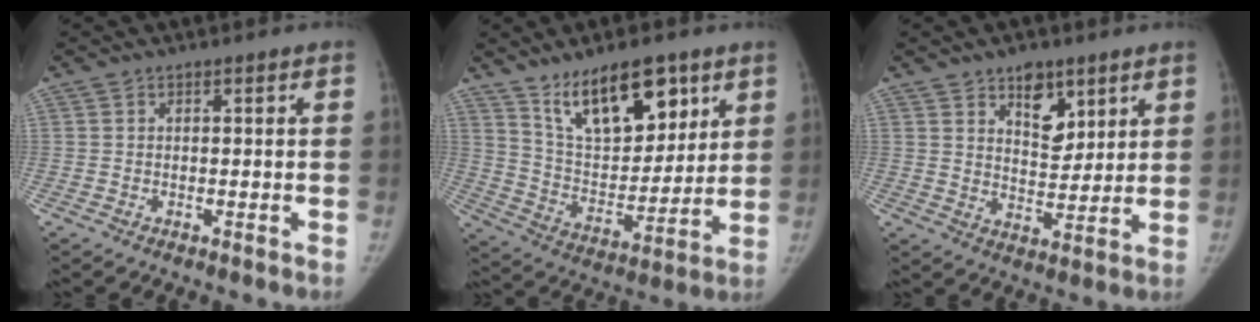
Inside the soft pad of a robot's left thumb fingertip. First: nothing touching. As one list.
[{"total": 17.5, "force": [10.6, 8.0, 11.2], "torque": [-0.134, -0.057, 0.195]}, {"total": 8.4, "force": [4.9, 4.8, 4.9], "torque": [-0.042, -0.033, 0.081]}]